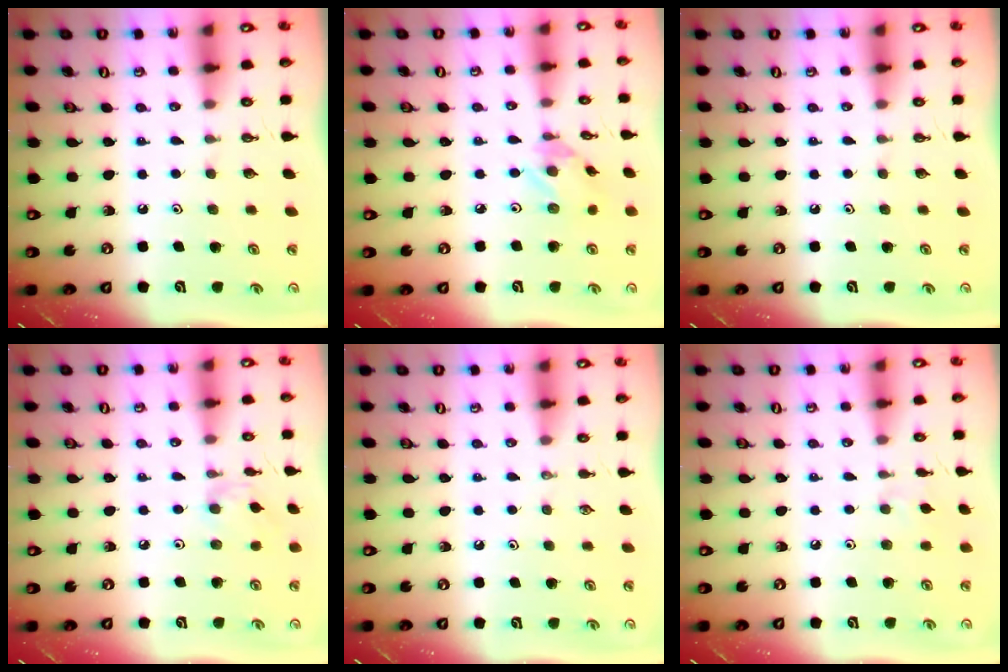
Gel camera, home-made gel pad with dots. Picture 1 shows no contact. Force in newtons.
{"total": 3.2, "press": 3.2, "slide": 0.1}
{"total": 0.0}
{"total": 2.7, "press": 2.7, "slide": 0.6}
{"total": 0.0}
{"total": 3.6, "press": 3.5, "slide": 0.7}